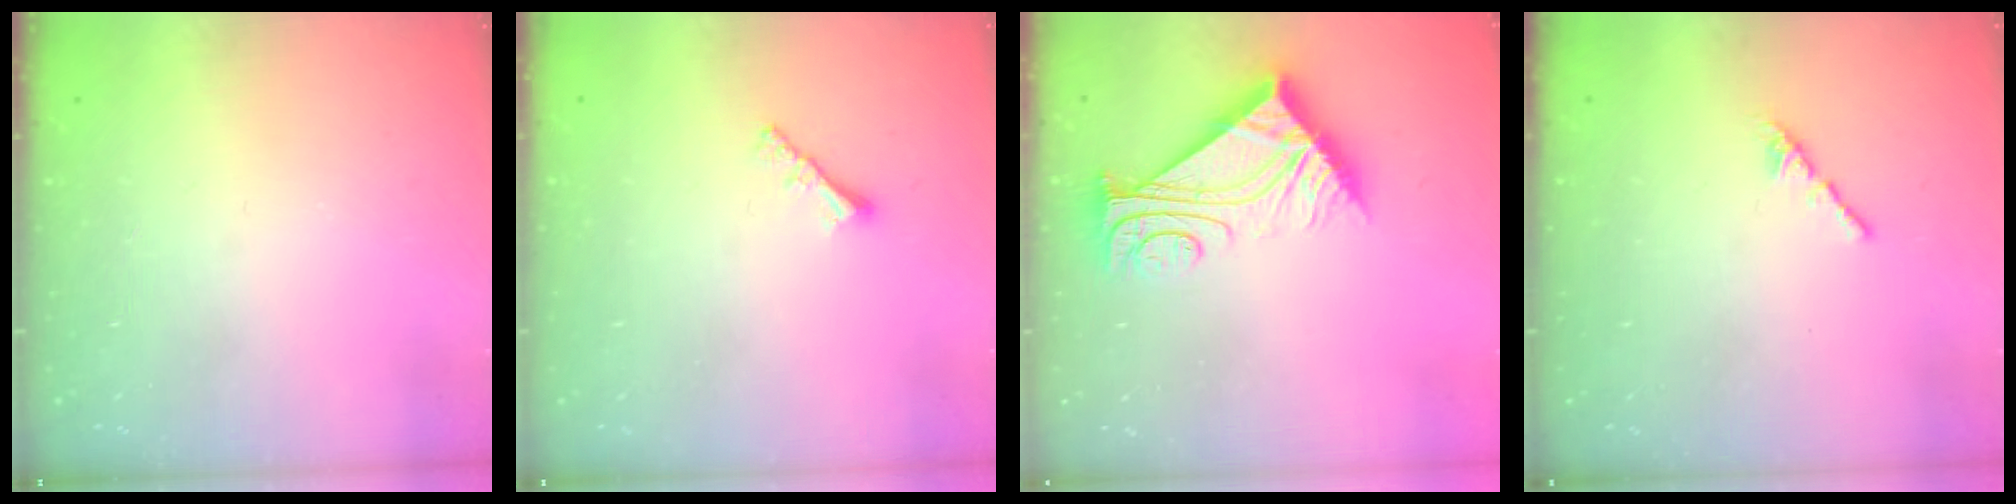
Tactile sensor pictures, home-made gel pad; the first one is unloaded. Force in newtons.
{"total": 2.0, "press": 2.0, "slide": 0.5}
{"total": 10.5, "press": 10.5, "slide": 0.5}
{"total": 2.4, "press": 2.3, "slide": 0.8}